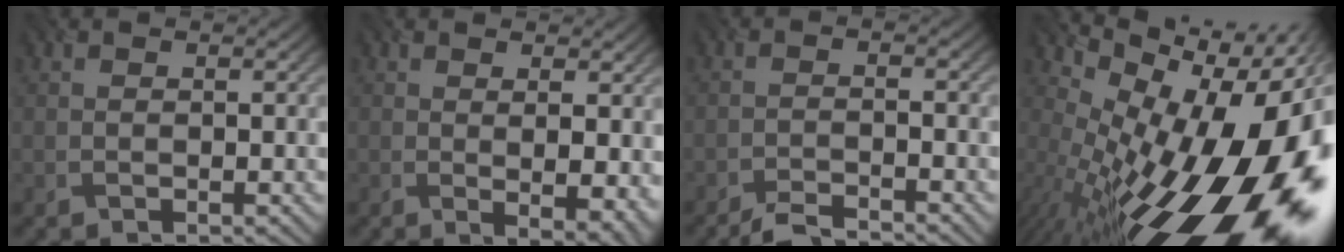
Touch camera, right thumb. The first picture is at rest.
{"total": 4.5, "force": [0.5, 1.4, 4.2], "torque": [-0.063, -0.011, 0.017]}
{"total": 4.1, "force": [-3.5, 0.5, 2.1], "torque": [-0.037, 0.004, -0.071]}
{"total": 21.8, "force": [-4.2, 10.4, 18.7], "torque": [-0.274, -0.038, -0.065]}